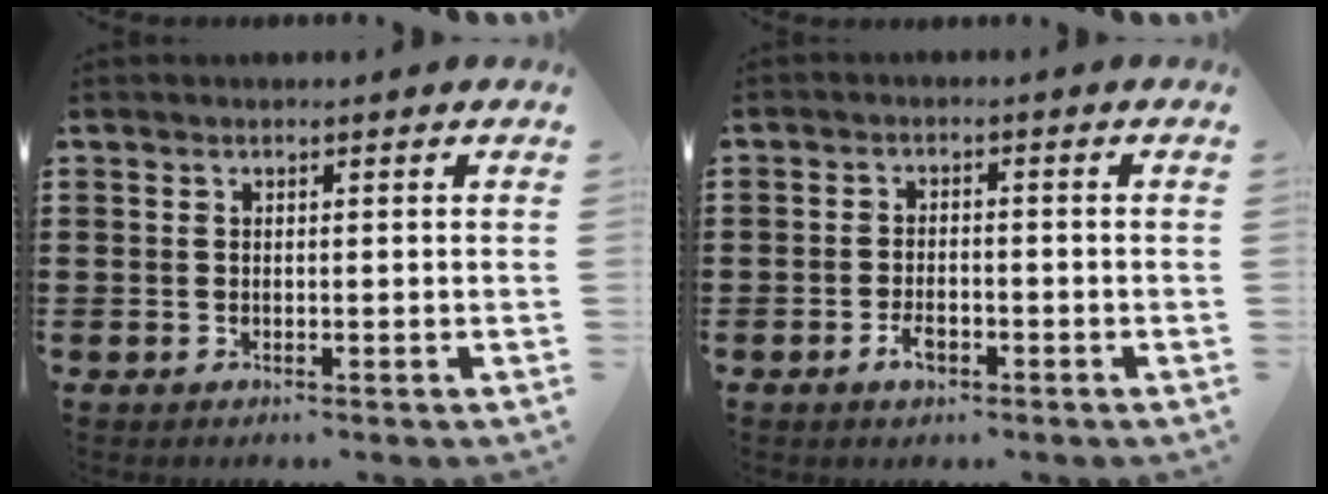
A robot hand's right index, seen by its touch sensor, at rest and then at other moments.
{"total": 3.1, "force": [-1.5, 1.4, 2.4], "torque": [-0.050, -0.001, -0.030]}